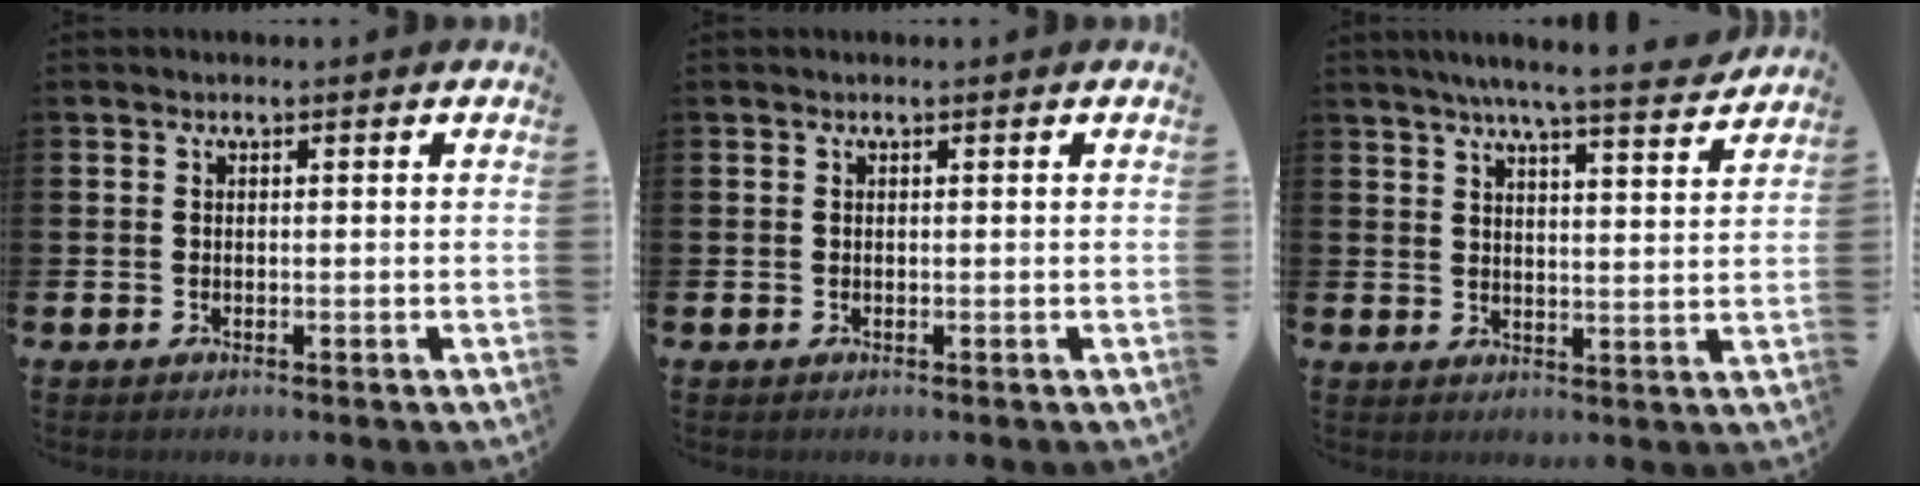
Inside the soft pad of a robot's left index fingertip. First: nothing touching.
{"total": 0.0}
{"total": 6.6, "force": [6.2, -0.4, 2.3], "torque": [-0.048, -0.034, 0.104]}